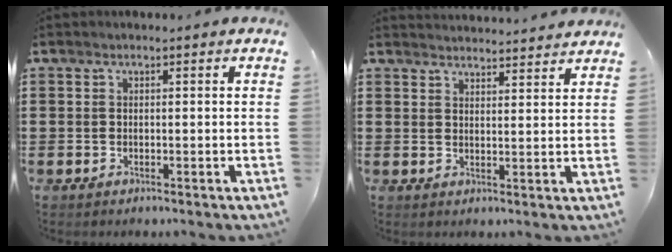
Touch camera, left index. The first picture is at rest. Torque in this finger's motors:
{"motor_torque": [-0.12, 0.27, 0.03, -0.01]}